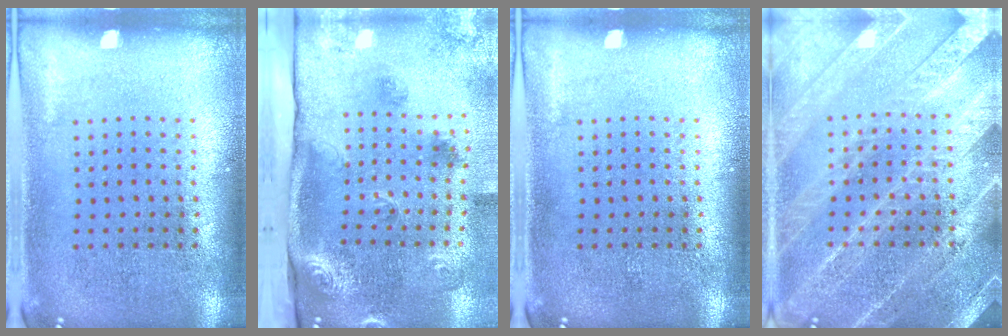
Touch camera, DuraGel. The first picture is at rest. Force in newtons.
{"total": 3.2, "press": 2.1, "slide": 2.4}
{"total": 0.0}
{"total": 3.3, "press": 3.3, "slide": 0.4}